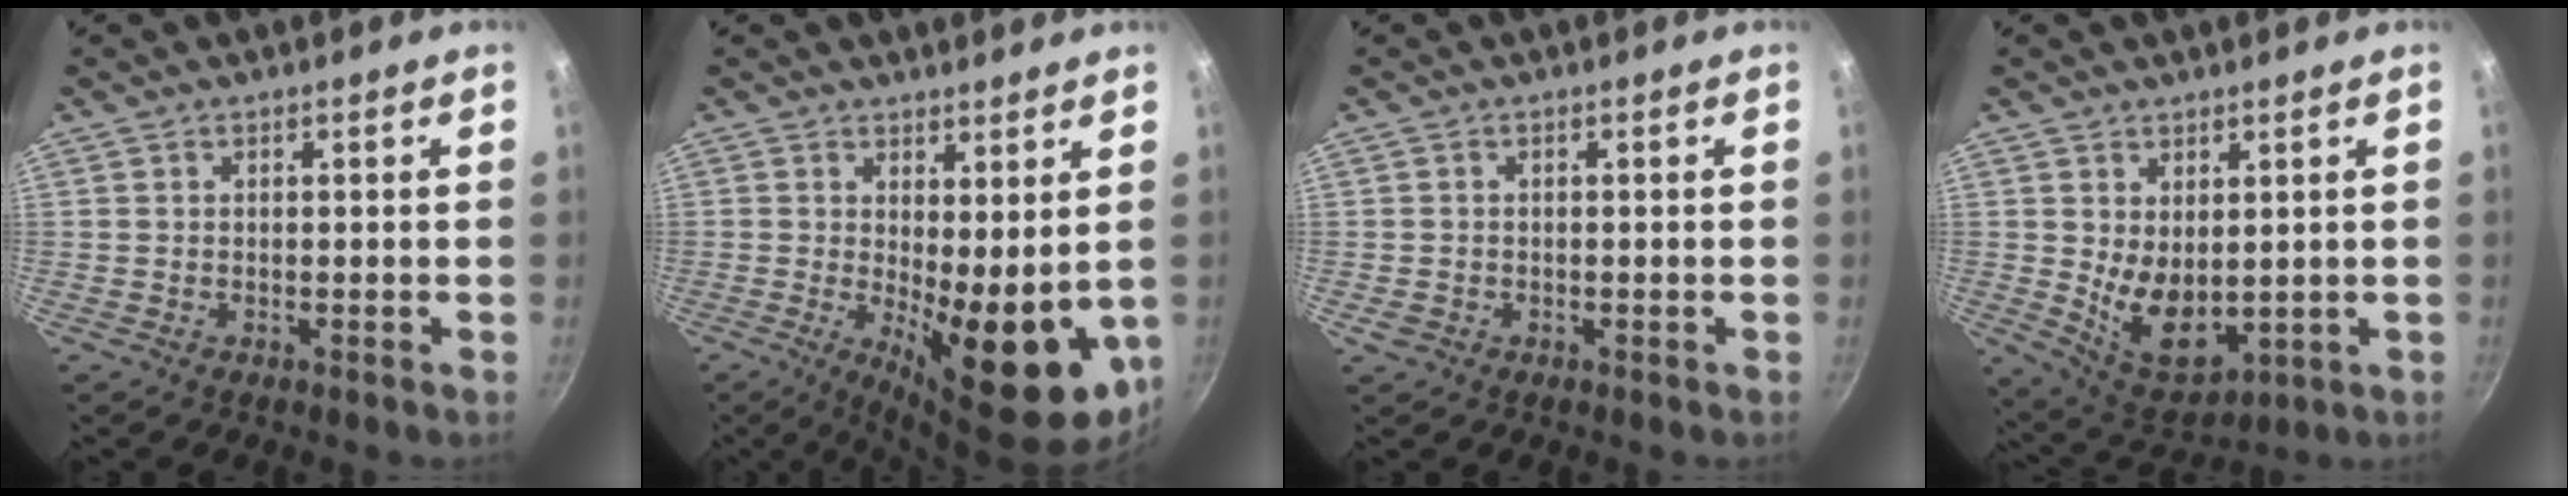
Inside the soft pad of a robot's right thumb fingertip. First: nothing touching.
{"total": 13.3, "force": [0.6, 5.0, 12.3], "torque": [-0.142, -0.029, 0.024]}
{"total": 1.8, "force": [-0.6, 1.5, 0.7], "torque": [-0.013, 0.002, -0.008]}
{"total": 9.7, "force": [1.1, 6.1, 7.5], "torque": [-0.098, -0.030, 0.046]}